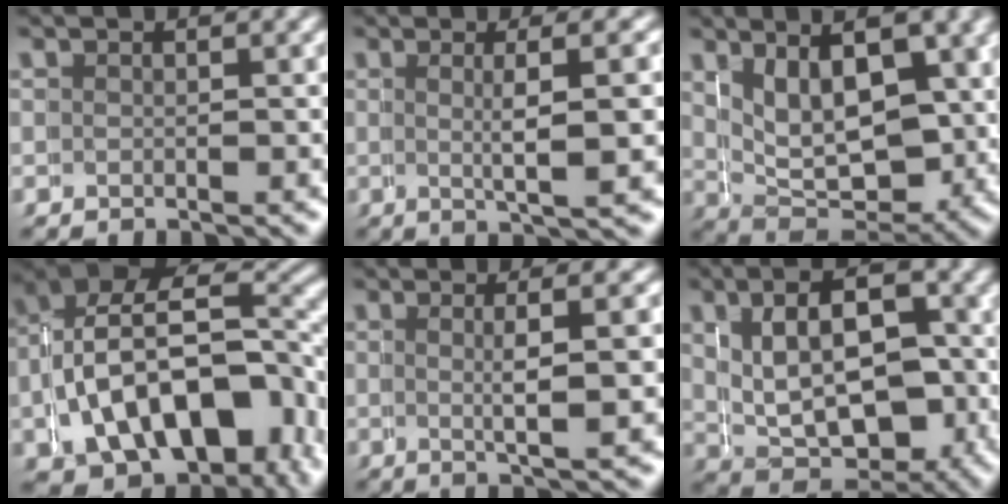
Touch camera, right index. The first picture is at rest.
{"total": 4.0, "force": [0.6, -1.2, 3.8], "torque": [-0.044, 0.001, 0.016]}
{"total": 7.8, "force": [0.9, 4.9, 6.1], "torque": [-0.095, -0.024, 0.021]}
{"total": 11.9, "force": [-2.0, 7.4, 9.1], "torque": [-0.169, -0.037, -0.012]}
{"total": 3.5, "force": [0.5, -1.2, 3.3], "torque": [-0.040, 0.001, 0.015]}
{"total": 9.8, "force": [-0.4, 7.0, 6.8], "torque": [-0.102, -0.022, -0.004]}